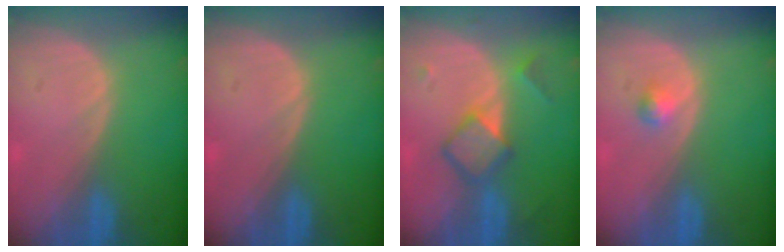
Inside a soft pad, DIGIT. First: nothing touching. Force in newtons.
{"total": 0.0}
{"total": 5.3, "press": 5.3, "slide": 0.1}
{"total": 1.5, "press": 1.5, "slide": 0.3}